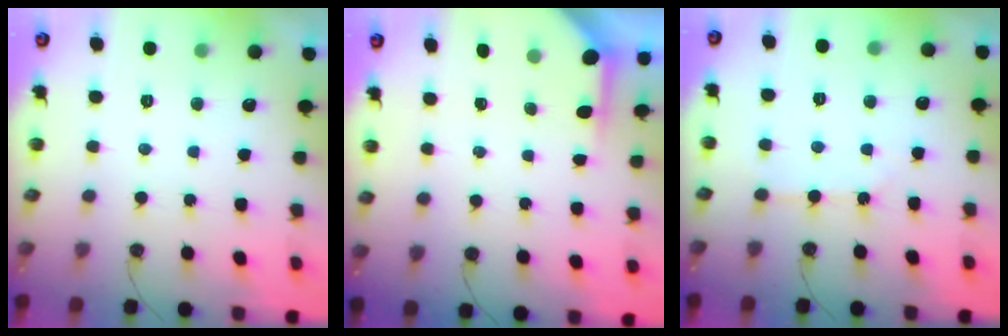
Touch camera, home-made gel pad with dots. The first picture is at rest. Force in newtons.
{"total": 4.0, "press": 3.9, "slide": 0.3}
{"total": 3.3, "press": 3.3, "slide": 0.6}